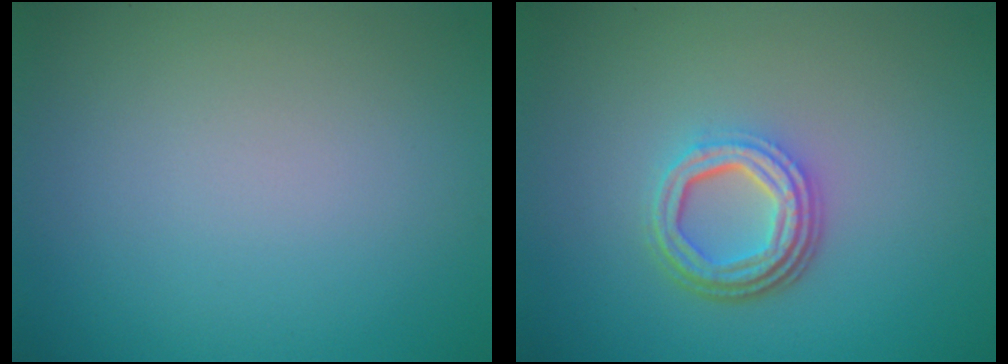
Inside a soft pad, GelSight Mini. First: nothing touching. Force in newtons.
{"total": 4.3, "press": 3.3, "slide": 2.9}